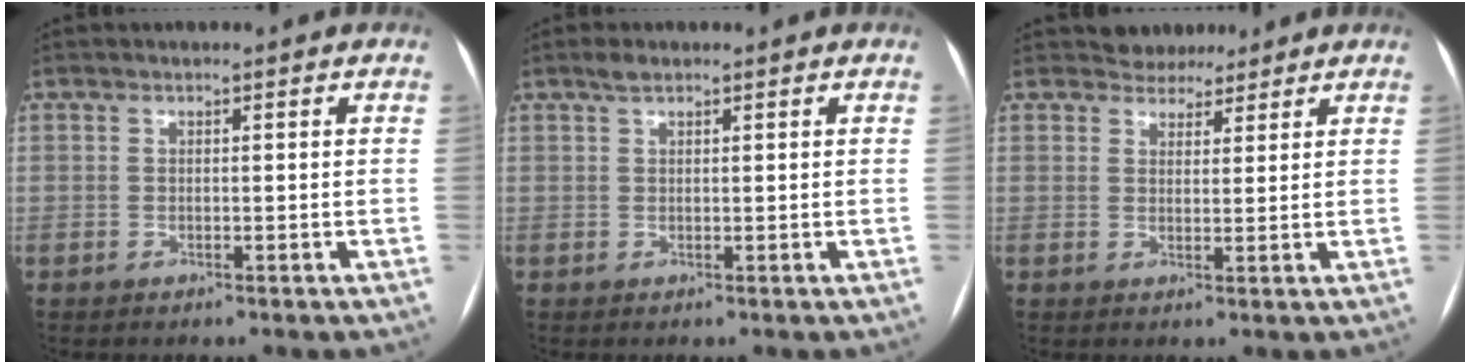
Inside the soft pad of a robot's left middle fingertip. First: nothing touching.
{"total": 1.4, "force": [1.1, 0.4, 0.7], "torque": [-0.020, 0.007, 0.022]}
{"total": 3.5, "force": [3.2, 1.5, 0.0], "torque": [-0.001, 0.004, 0.048]}